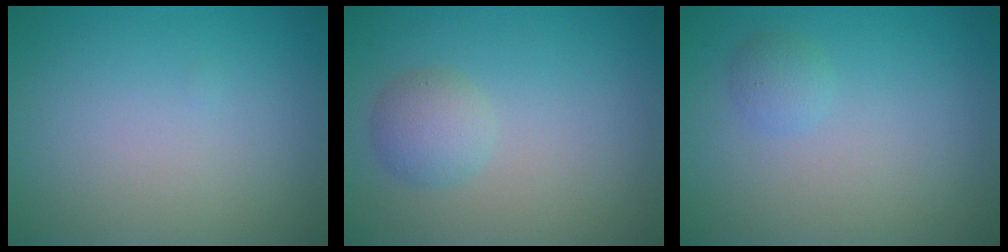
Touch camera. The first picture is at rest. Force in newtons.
{"total": 2.2, "press": 2.2, "slide": 0.2}
{"total": 1.2, "press": 1.2, "slide": 0.0}